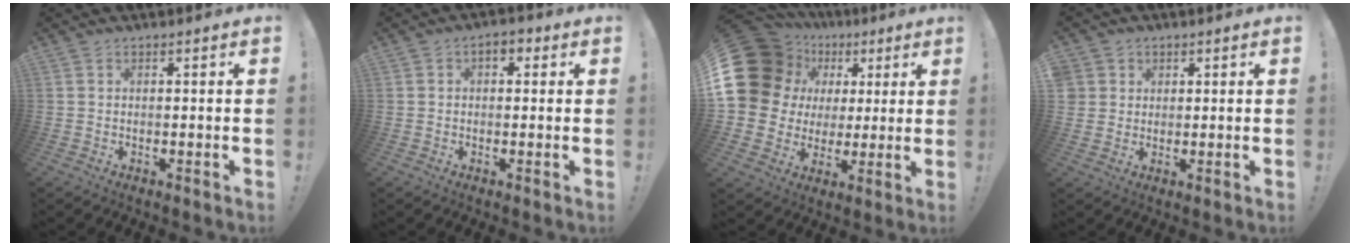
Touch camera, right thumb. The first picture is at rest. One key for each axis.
{"total": 3.3, "fx": 0.3, "fy": 2.2, "fz": 2.4, "tx": -0.031, "ty": 0.008, "tz": 0.003}
{"total": 19.3, "fx": 5.4, "fy": 15.8, "fz": 9.7, "tx": -0.176, "ty": -0.024, "tz": 0.128}
{"total": 3.6, "fx": 1.4, "fy": 3.3, "fz": 0.3, "tx": -0.004, "ty": -0.005, "tz": 0.028}